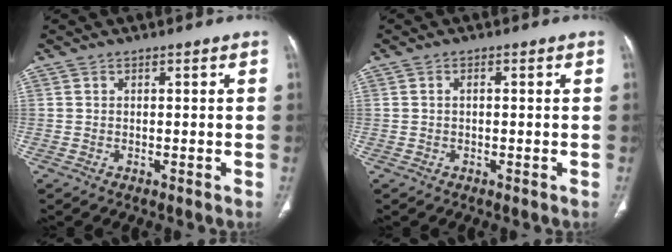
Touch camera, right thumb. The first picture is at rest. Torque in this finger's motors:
{"motor_torque": [-0.50, 0.38, -0.05, 0.47, 0.06]}